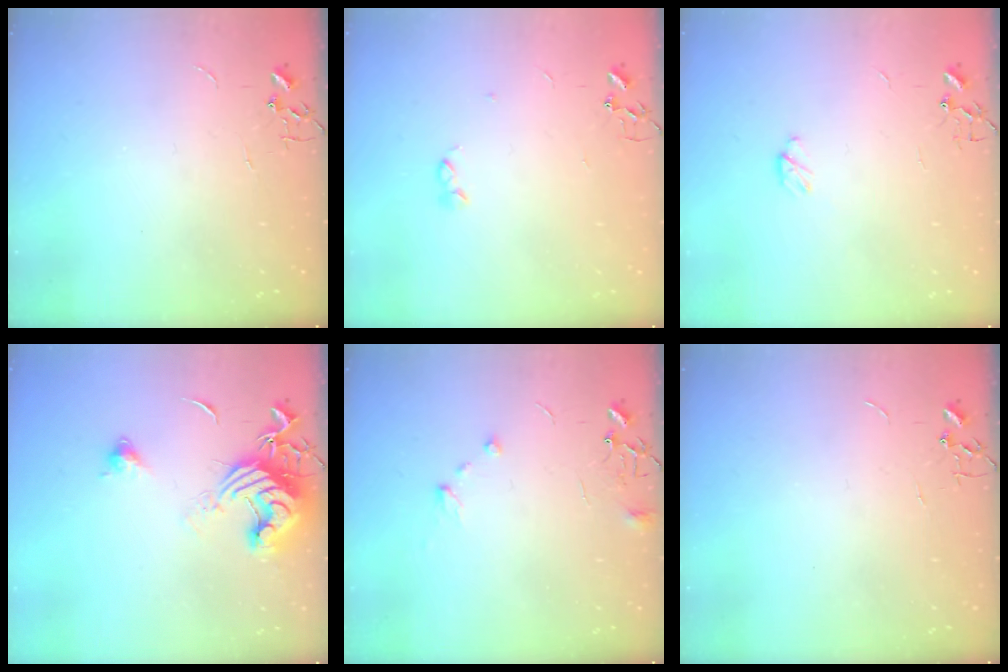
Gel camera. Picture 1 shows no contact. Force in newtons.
{"total": 2.8, "press": 2.7, "slide": 0.5}
{"total": 4.5, "press": 4.5, "slide": 0.6}
{"total": 14.2, "press": 14.1, "slide": 1.8}
{"total": 8.3, "press": 8.2, "slide": 0.5}
{"total": 0.0}